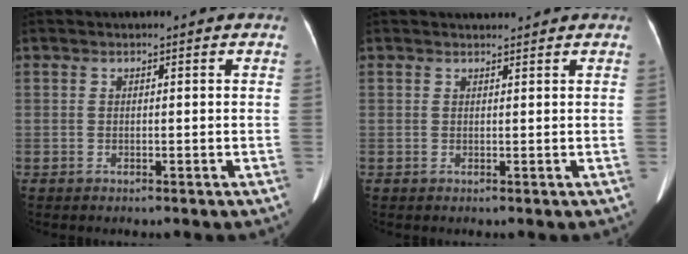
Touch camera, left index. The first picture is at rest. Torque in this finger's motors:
{"motor_torque": [0.03, -0.03, -0.43, -0.07]}